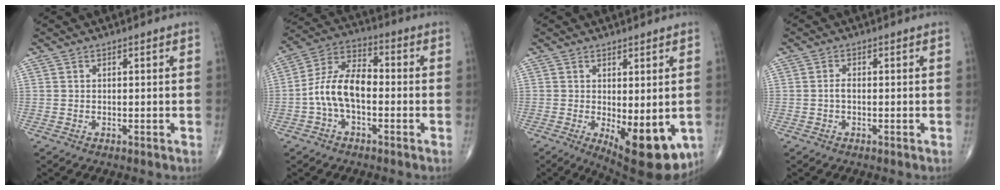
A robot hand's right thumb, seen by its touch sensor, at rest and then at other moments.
{"total": 11.0, "force": [-2.0, 6.0, 9.0], "torque": [-0.166, 0.042, -0.048]}
{"total": 13.1, "force": [-3.4, 5.2, 11.5], "torque": [-0.139, -0.025, -0.034]}
{"total": 1.2, "force": [-0.3, 0.6, 1.0], "torque": [-0.016, 0.002, -0.009]}